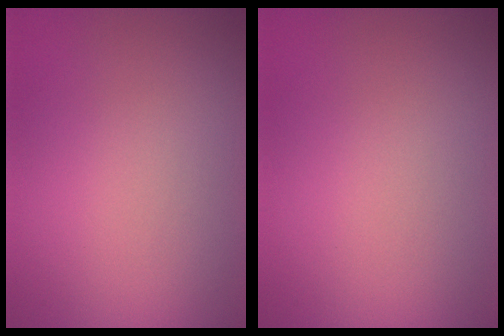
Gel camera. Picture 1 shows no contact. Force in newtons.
{"total": 0.0}